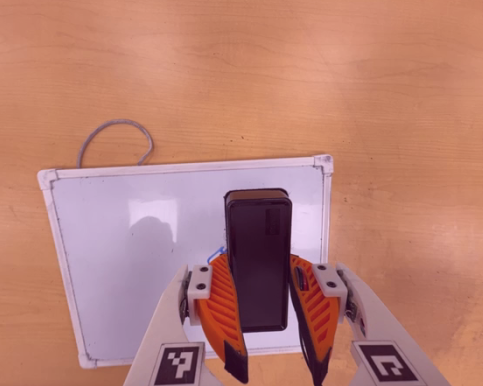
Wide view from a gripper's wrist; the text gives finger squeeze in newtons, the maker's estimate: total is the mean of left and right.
{"total": 8.7, "left": 7.7, "right": 9.8}